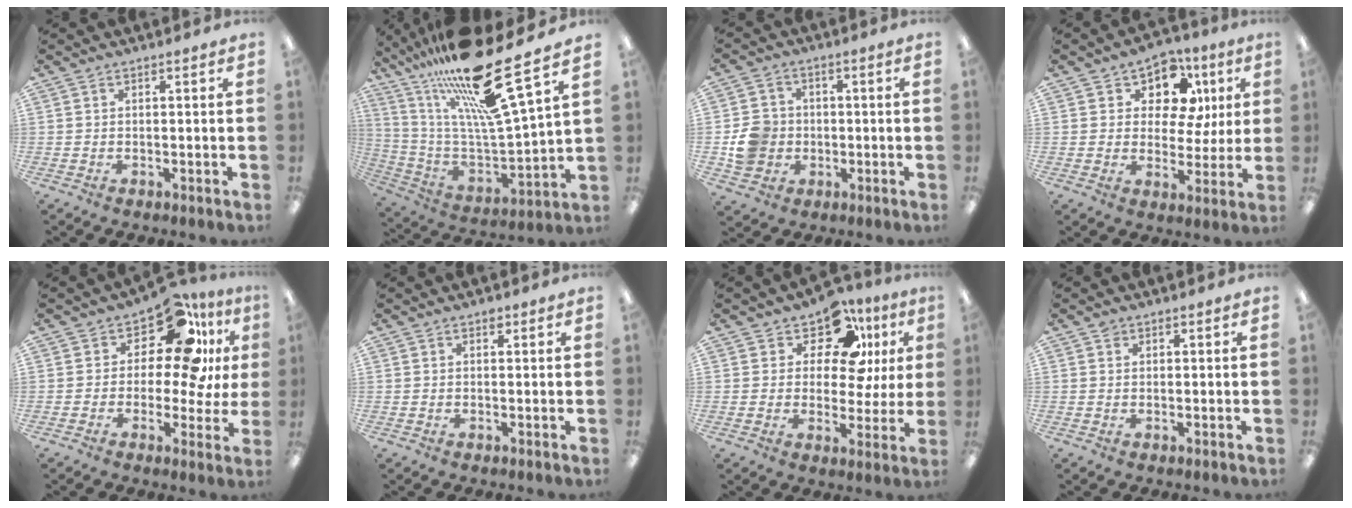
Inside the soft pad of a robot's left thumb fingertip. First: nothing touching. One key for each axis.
{"total": 24.5, "fx": 17.8, "fy": 3.5, "fz": 16.4, "tx": -0.301, "ty": -0.110, "tz": 0.282}
{"total": 8.2, "fx": -1.0, "fy": 7.6, "fz": 2.9, "tx": -0.059, "ty": 0.019, "tz": -0.012}
{"total": 11.0, "fx": 5.4, "fy": 7.7, "fz": 5.6, "tx": -0.094, "ty": -0.025, "tz": 0.101}
{"total": 15.2, "fx": 8.2, "fy": 6.8, "fz": 10.9, "tx": -0.168, "ty": -0.063, "tz": 0.137}
{"total": 1.0, "fx": 0.7, "fy": 0.6, "fz": 0.5, "tx": -0.002, "ty": -0.001, "tz": 0.011}
{"total": 13.0, "fx": 7.8, "fy": 6.7, "fz": 8.0, "tx": -0.132, "ty": -0.042, "tz": 0.138}
{"total": 1.2, "fx": 0.6, "fy": 0.9, "fz": 0.3, "tx": -0.008, "ty": 0.004, "tz": 0.012}